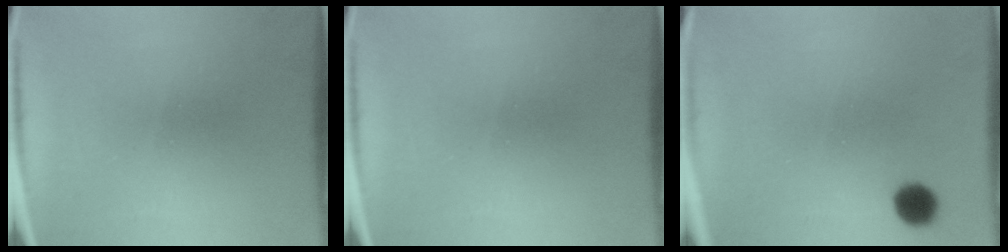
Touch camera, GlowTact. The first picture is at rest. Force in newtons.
{"total": 0.0}
{"total": 4.1}